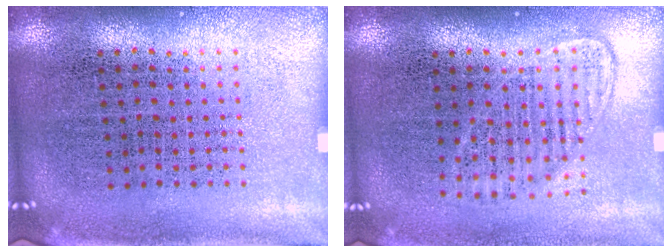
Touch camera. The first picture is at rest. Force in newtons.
{"total": 1.4, "press": 1.2, "slide": 0.6}